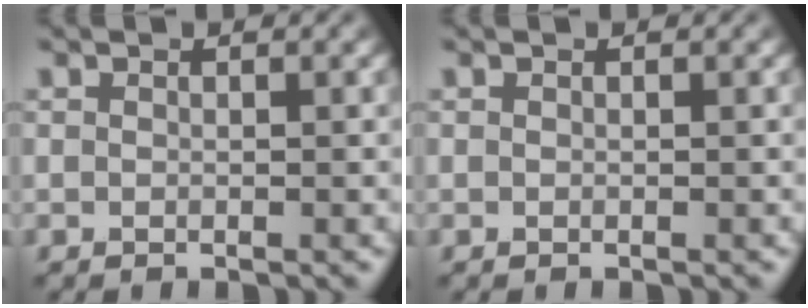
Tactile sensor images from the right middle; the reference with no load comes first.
{"total": 0.0}